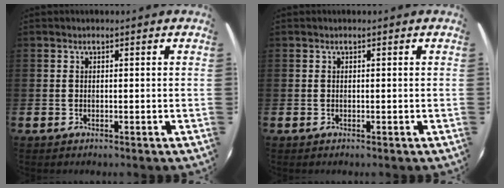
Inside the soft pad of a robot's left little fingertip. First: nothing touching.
{"total": 0.0}